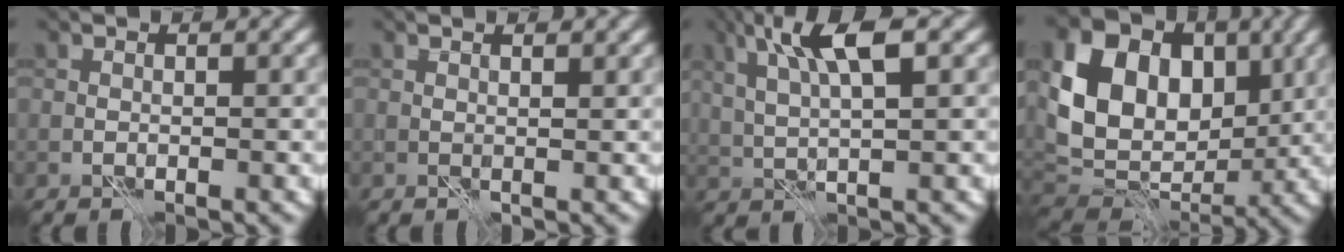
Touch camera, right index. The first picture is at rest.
{"total": 0.8, "force": [0.6, 0.1, 0.5], "torque": [-0.011, 0.002, 0.010]}
{"total": 6.2, "force": [2.7, 1.4, 5.4], "torque": [-0.102, 0.009, 0.049]}
{"total": 12.3, "force": [3.1, 9.0, 7.7], "torque": [-0.157, 0.017, 0.048]}